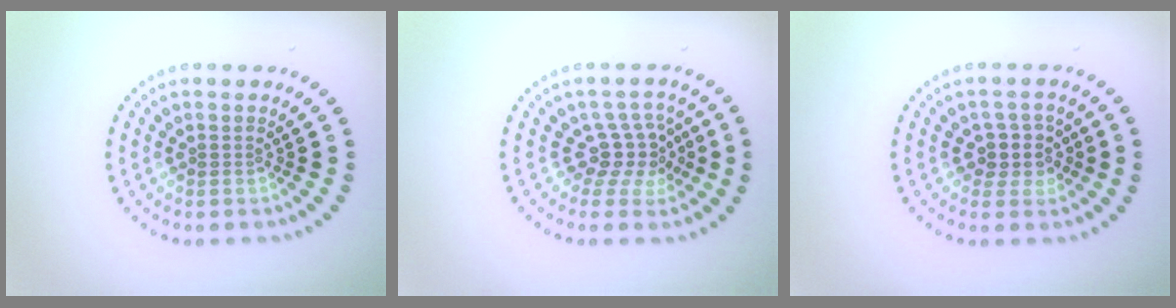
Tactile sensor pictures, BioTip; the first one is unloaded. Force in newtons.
{"total": 3.5, "press": 2.7, "slide": 2.3}
{"total": 2.7, "press": 2.3, "slide": 1.4}